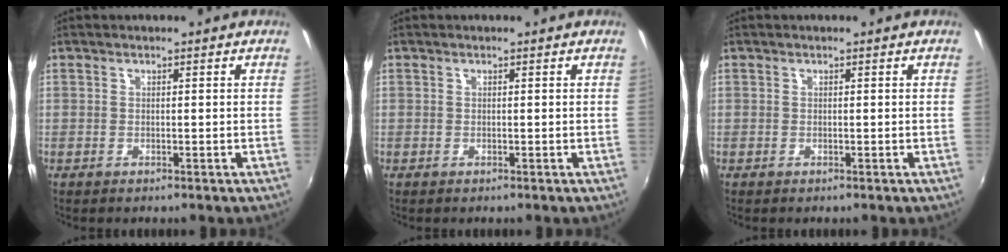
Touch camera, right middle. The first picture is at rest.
{"total": 0.0}
{"total": 0.0}